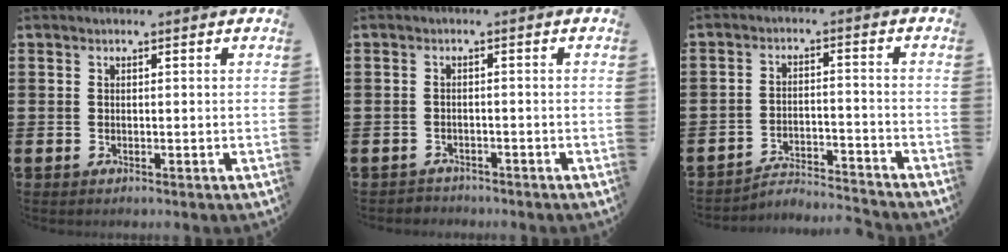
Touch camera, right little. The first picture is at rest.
{"total": 1.1, "force": [-1.0, 0.3, -0.1], "torque": [-0.001, 0.003, -0.023]}
{"total": 3.7, "force": [-3.7, 0.2, 0.2], "torque": [-0.010, 0.002, -0.080]}